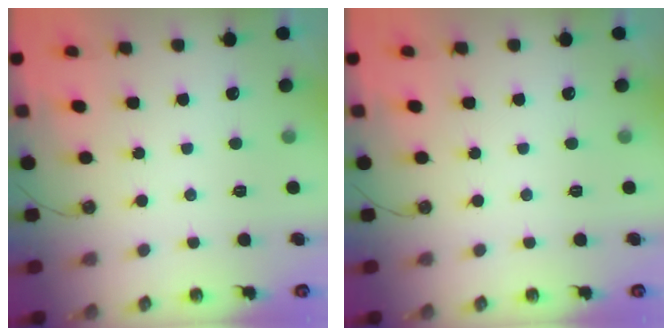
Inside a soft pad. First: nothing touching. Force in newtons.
{"total": 0.0}